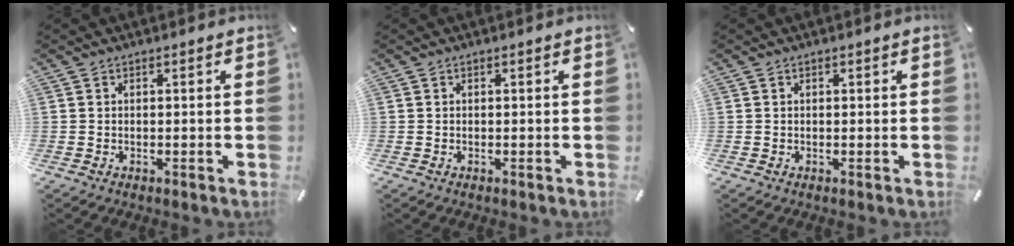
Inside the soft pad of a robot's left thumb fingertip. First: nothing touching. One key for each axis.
{"total": 0.0}
{"total": 0.0}